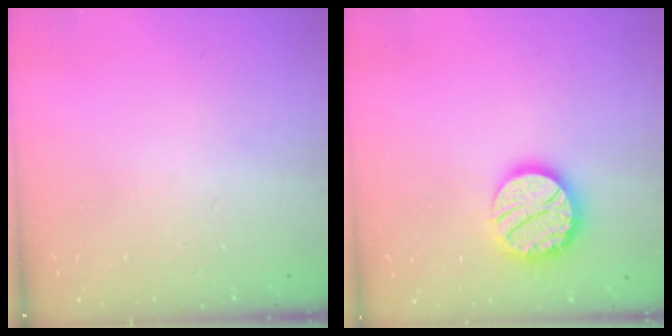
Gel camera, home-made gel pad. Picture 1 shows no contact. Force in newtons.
{"total": 16.6, "press": 16.6, "slide": 1.2}